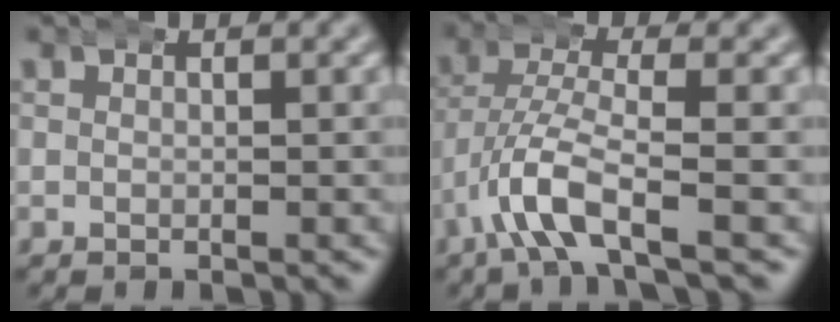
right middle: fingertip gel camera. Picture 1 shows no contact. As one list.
[{"total": 4.7, "force": [-1.7, 1.4, 4.1], "torque": [-0.110, -0.021, -0.016]}]